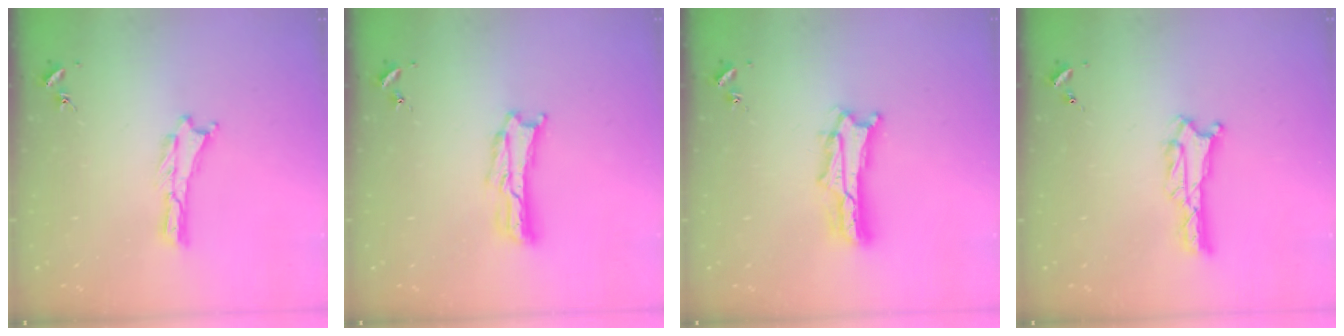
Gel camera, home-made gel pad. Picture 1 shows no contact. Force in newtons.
{"total": 1.6, "press": 1.6, "slide": 0.3}
{"total": 5.0, "press": 5.0, "slide": 0.6}
{"total": 1.4, "press": 1.4, "slide": 0.1}